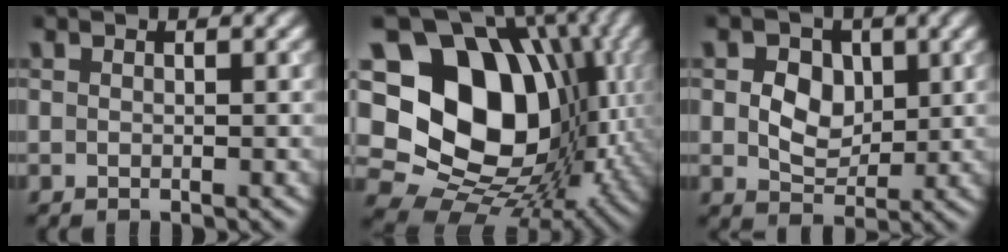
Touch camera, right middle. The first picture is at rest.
{"total": 18.8, "force": [2.7, 14.5, 11.7], "torque": [-0.196, 0.007, 0.062]}
{"total": 4.6, "force": [0.8, 3.5, 3.0], "torque": [-0.050, 0.002, 0.001]}